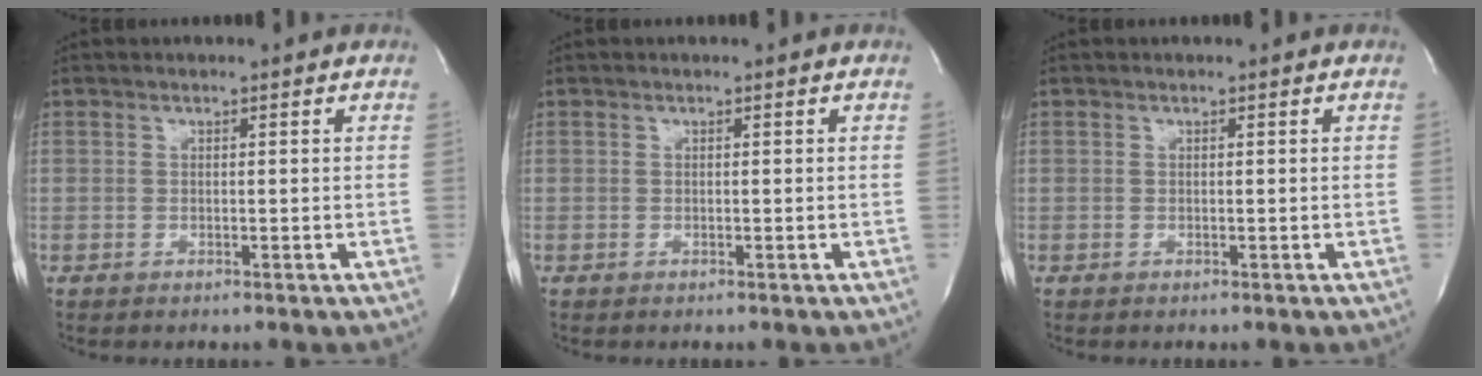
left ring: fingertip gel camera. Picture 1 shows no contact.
{"total": 0.0}
{"total": 0.0}